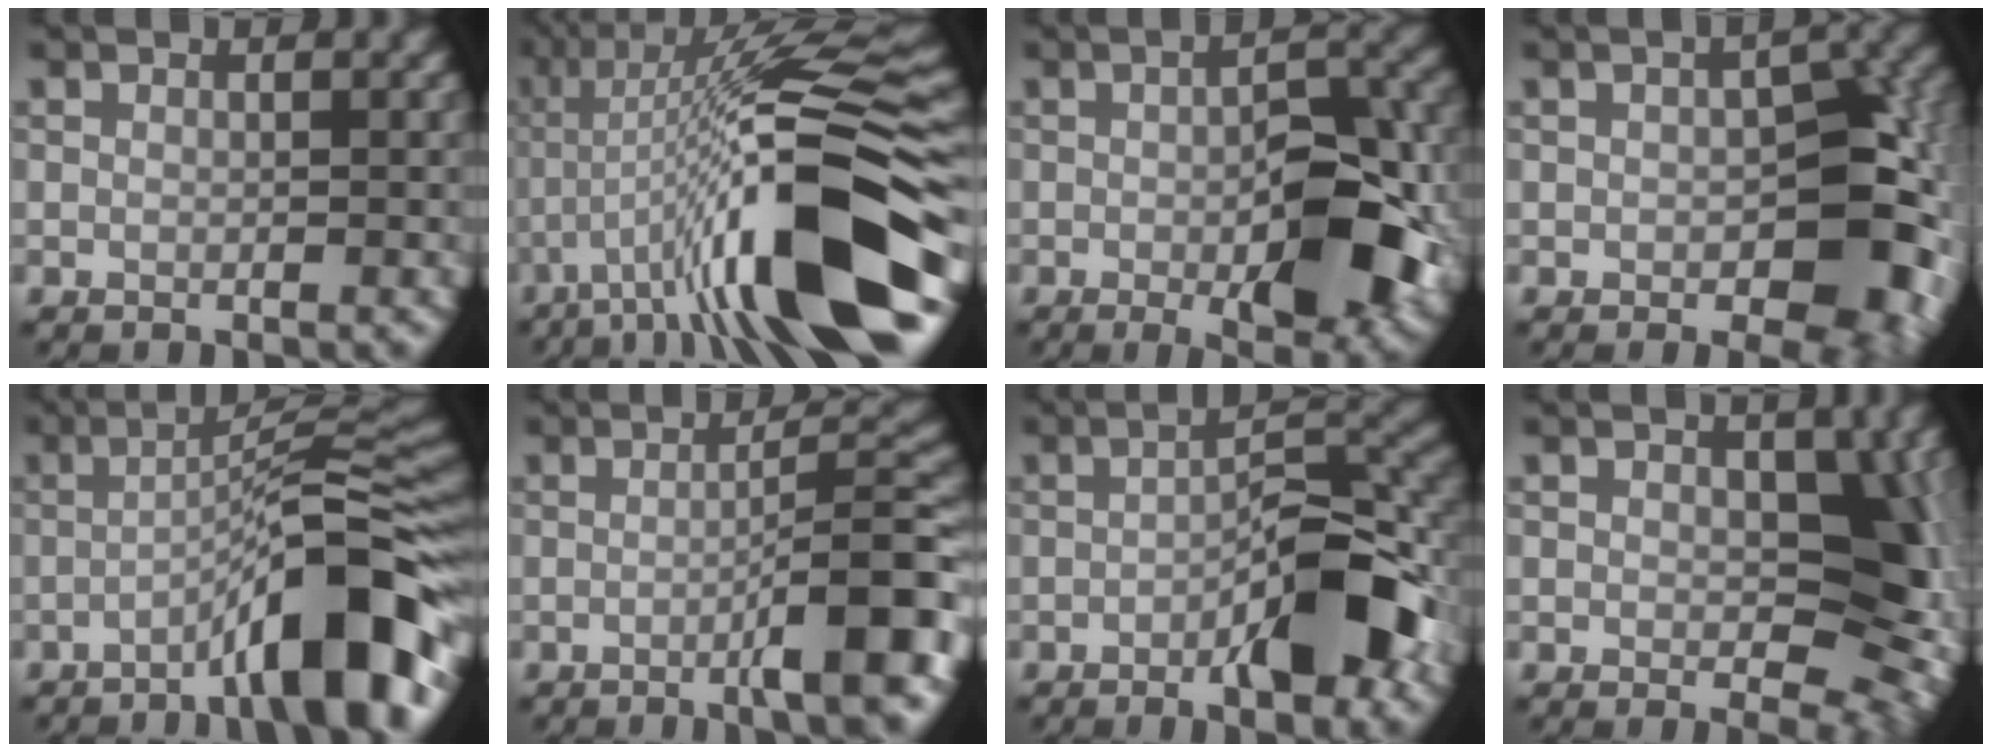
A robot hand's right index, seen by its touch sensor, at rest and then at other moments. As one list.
[{"total": 15.0, "force": [-4.7, 2.7, 14.0], "torque": [-0.231, 0.016, -0.073]}, {"total": 9.6, "force": [-2.3, 3.6, 8.6], "torque": [-0.122, -0.004, -0.031]}, {"total": 9.0, "force": [-1.3, 5.1, 7.3], "torque": [-0.085, -0.004, -0.014]}, {"total": 10.7, "force": [-5.3, 1.7, 9.2], "torque": [-0.119, 0.029, -0.090]}, {"total": 7.3, "force": [-2.9, 1.0, 6.7], "torque": [-0.087, 0.019, -0.052]}, {"total": 8.5, "force": [-3.2, 2.6, 7.4], "torque": [-0.103, 0.019, -0.054]}, {"total": 7.7, "force": [0.1, 4.7, 6.0], "torque": [-0.060, -0.004, 0.001]}]